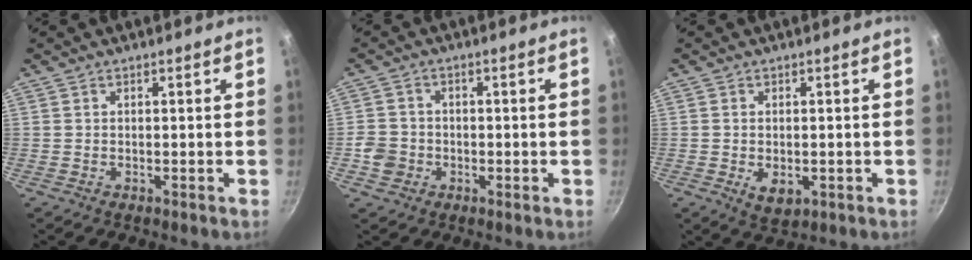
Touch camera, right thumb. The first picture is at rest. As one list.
[{"total": 4.6, "force": [-1.4, 4.1, 1.5], "torque": [-0.016, 0.019, -0.027]}, {"total": 4.4, "force": [-0.9, 2.7, 3.3], "torque": [-0.050, -0.012, -0.009]}]